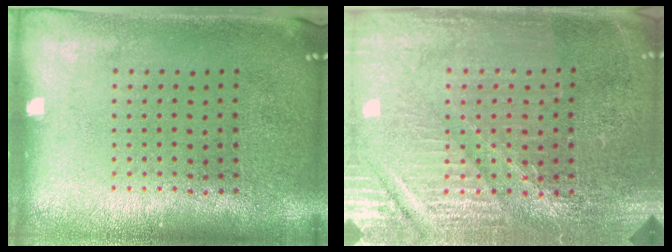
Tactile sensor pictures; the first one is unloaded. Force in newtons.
{"total": 4.2, "press": 4.1, "slide": 1.2}